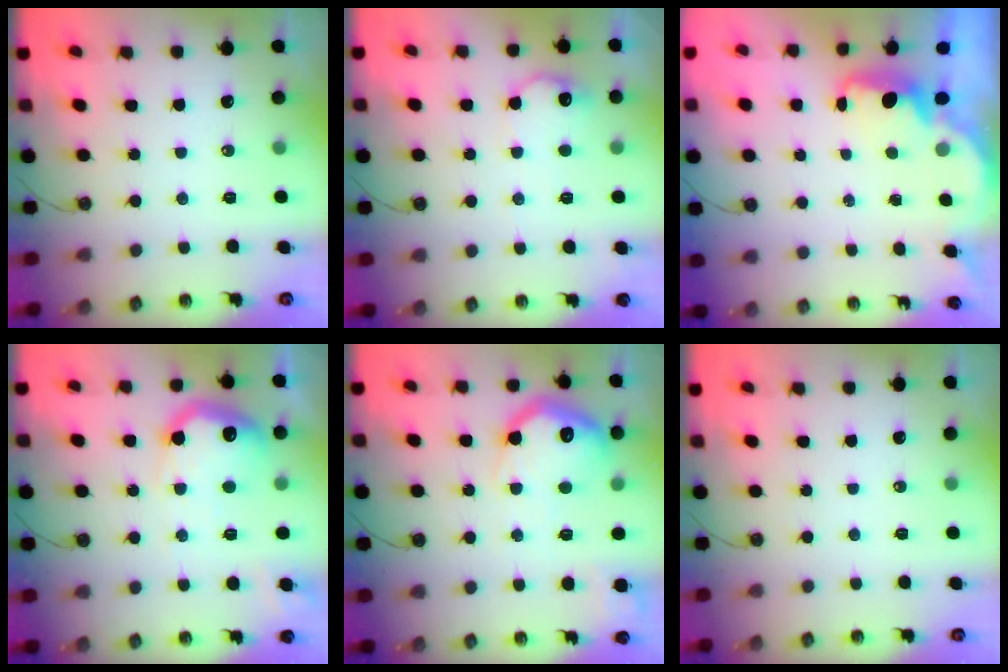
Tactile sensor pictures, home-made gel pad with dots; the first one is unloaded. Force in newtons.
{"total": 10.8, "press": 10.8, "slide": 0.5}
{"total": 2.2, "press": 2.1, "slide": 0.6}
{"total": 18.2, "press": 18.2, "slide": 1.1}
{"total": 19.3, "press": 19.3, "slide": 1.5}
{"total": 0.0}